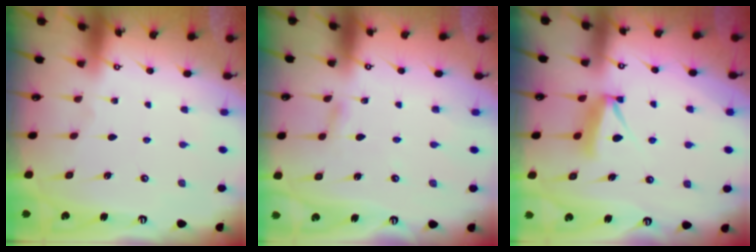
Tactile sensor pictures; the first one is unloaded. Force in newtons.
{"total": 2.8, "press": 2.8, "slide": 0.3}
{"total": 8.8, "press": 8.8, "slide": 0.9}